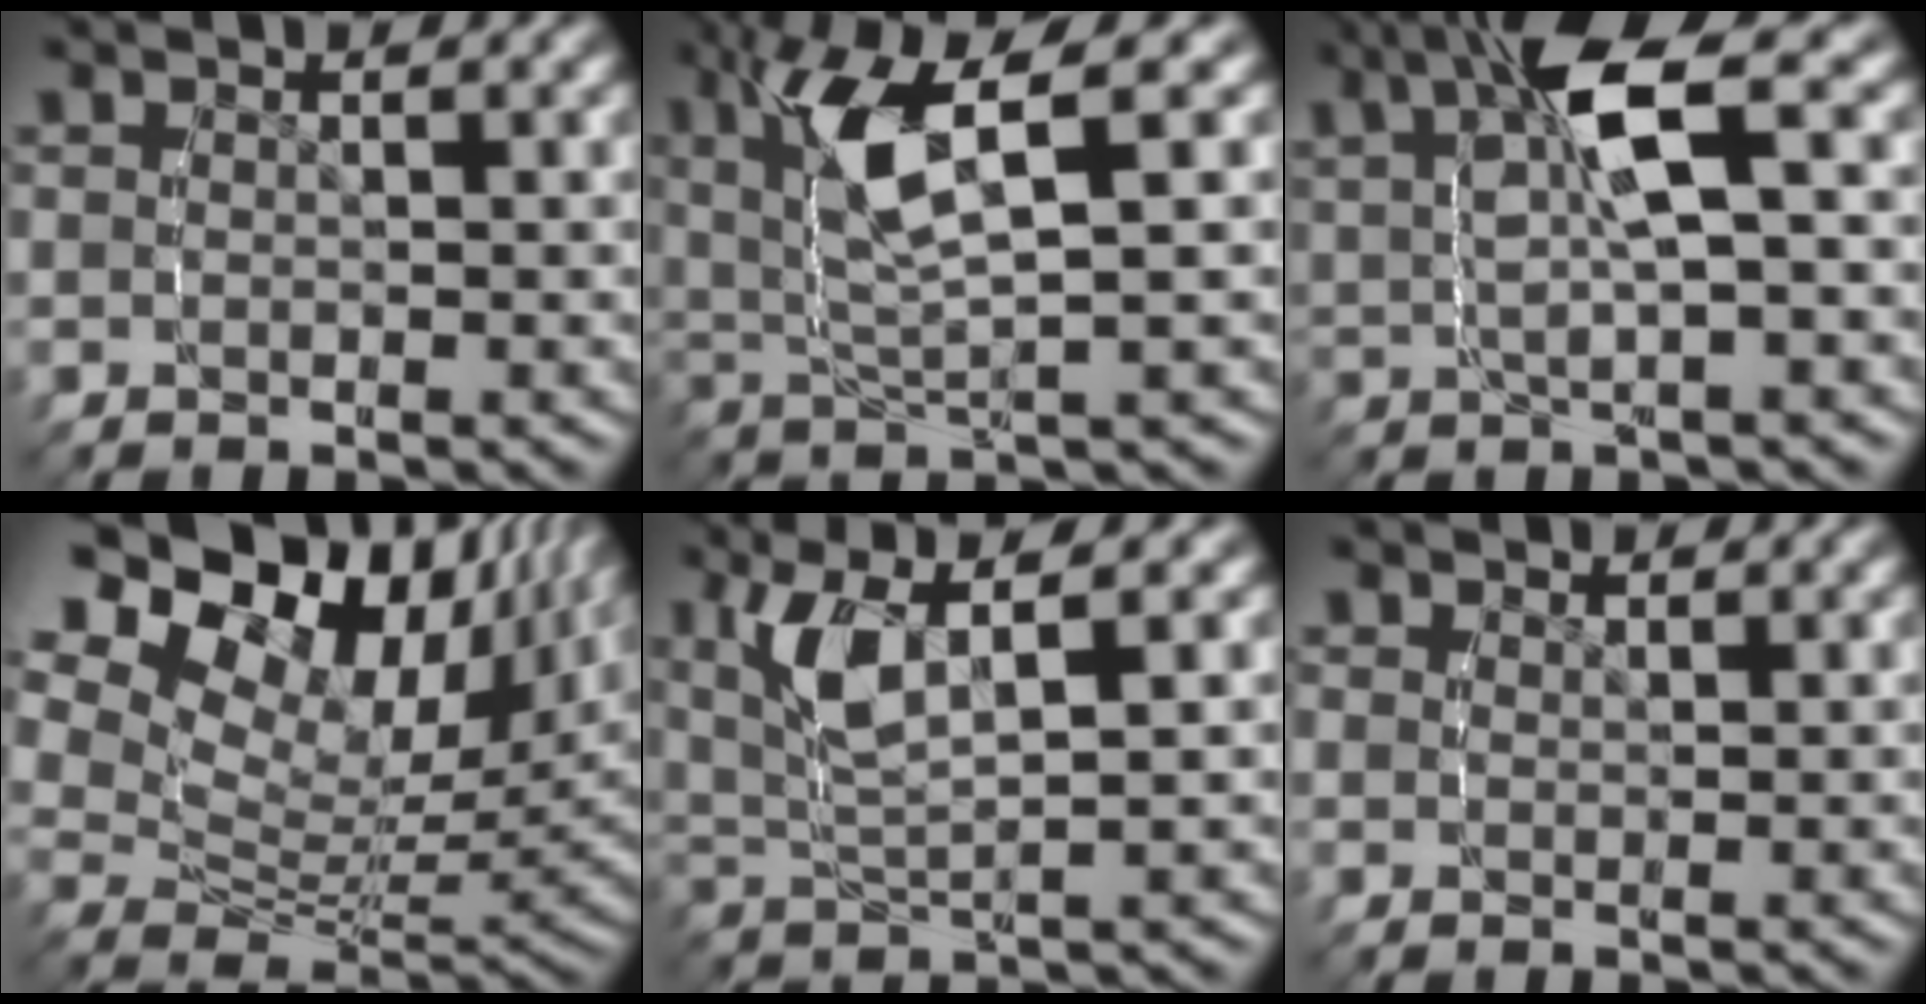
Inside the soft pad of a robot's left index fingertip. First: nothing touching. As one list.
[{"total": 7.9, "force": [2.5, 3.6, 6.6], "torque": [-0.140, -0.003, 0.047]}, {"total": 7.6, "force": [2.8, 3.0, 6.4], "torque": [-0.115, 0.013, 0.044]}, {"total": 19.1, "force": [6.9, 12.6, 12.6], "torque": [-0.196, 0.025, 0.083]}, {"total": 6.2, "force": [2.3, 3.2, 4.8], "torque": [-0.121, -0.007, 0.046]}, {"total": 0.8, "force": [0.4, 0.7, 0.1], "torque": [-0.001, -0.007, 0.011]}]